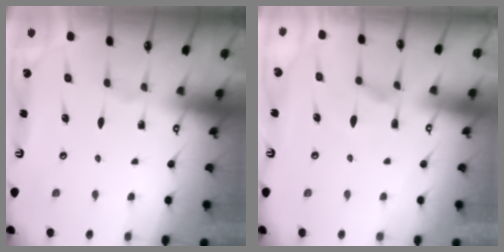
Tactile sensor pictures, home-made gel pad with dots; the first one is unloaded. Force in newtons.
{"total": 3.5, "press": 3.3, "slide": 1.3}